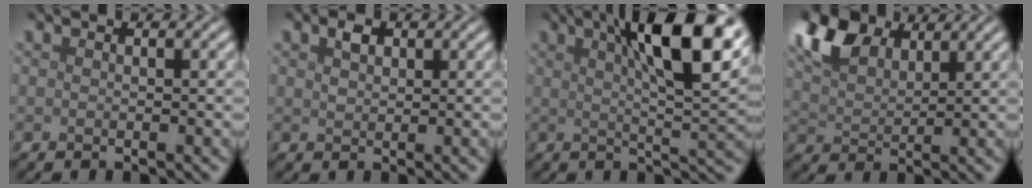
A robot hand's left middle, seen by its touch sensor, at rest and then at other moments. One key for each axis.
{"total": 1.5, "fx": 0.8, "fy": 0.9, "fz": 0.8, "tx": -0.017, "ty": 0.003, "tz": 0.015}
{"total": 11.8, "fx": 4.8, "fy": 3.3, "fz": 10.2, "tx": -0.127, "ty": 0.011, "tz": 0.064}
{"total": 7.2, "fx": 4.8, "fy": 3.7, "fz": 4.0, "tx": -0.099, "ty": 0.018, "tz": 0.092}